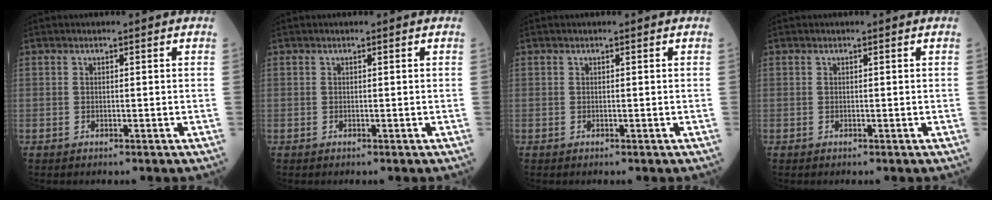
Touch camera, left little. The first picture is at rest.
{"total": 0.0}
{"total": 0.0}
{"total": 0.0}